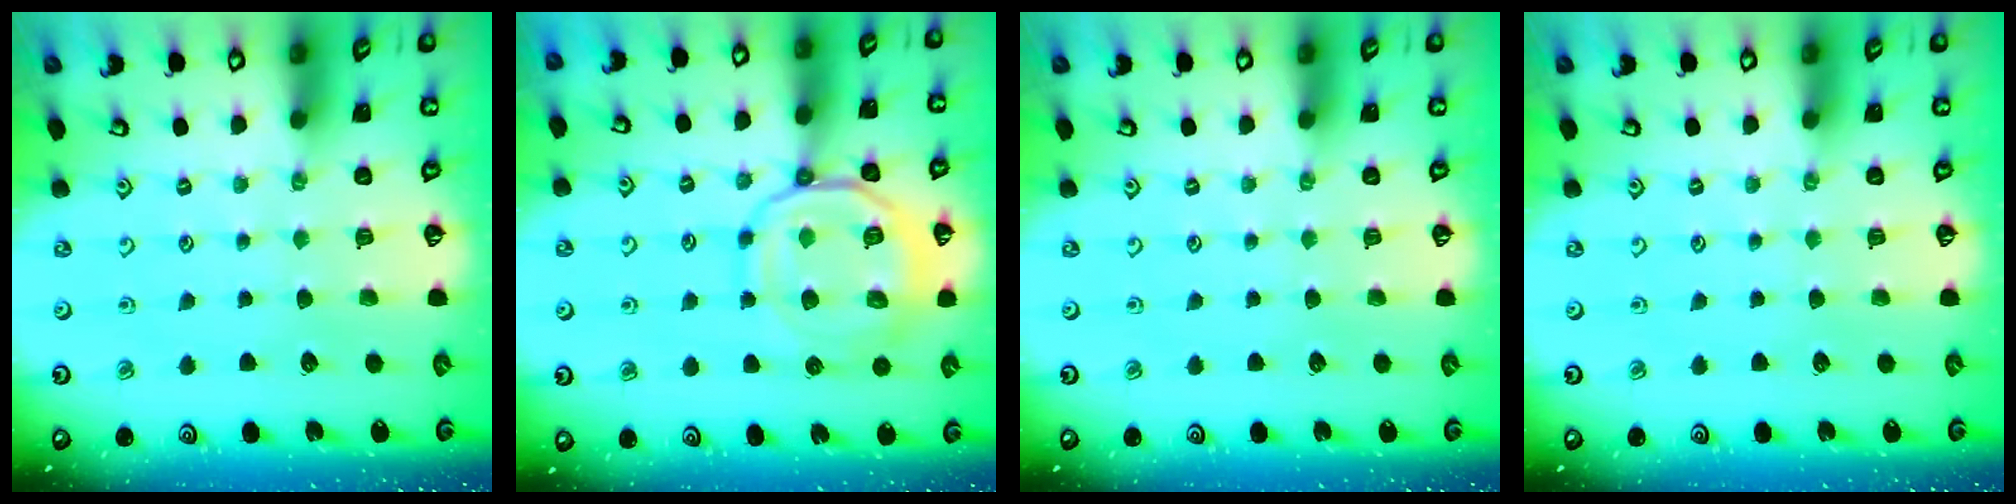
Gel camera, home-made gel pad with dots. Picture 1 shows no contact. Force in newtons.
{"total": 14.7, "press": 14.6, "slide": 1.5}
{"total": 0.0}
{"total": 0.0}